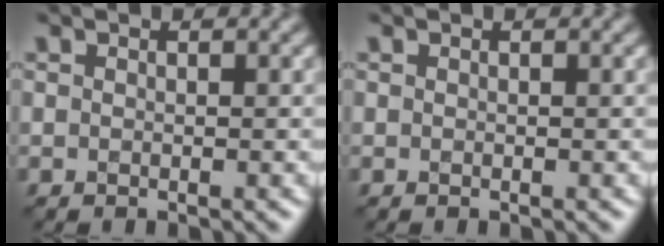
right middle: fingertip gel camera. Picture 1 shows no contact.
{"total": 0.0}